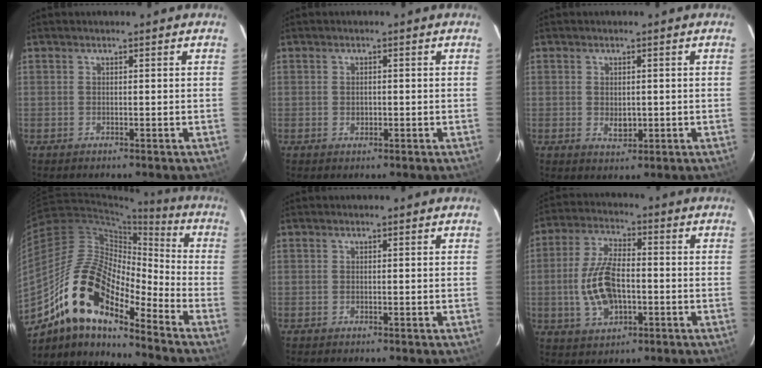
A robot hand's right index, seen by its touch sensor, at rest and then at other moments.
{"total": 1.4, "force": [-0.2, 1.2, 0.6], "torque": [-0.010, 0.001, -0.002]}
{"total": 3.1, "force": [-0.4, 2.1, 2.3], "torque": [-0.037, -0.004, -0.001]}
{"total": 18.0, "force": [-12.0, 6.3, 11.8], "torque": [-0.208, -0.003, -0.242]}
{"total": 0.0}
{"total": 11.7, "force": [-2.1, 6.1, 9.8], "torque": [-0.203, 0.004, -0.031]}